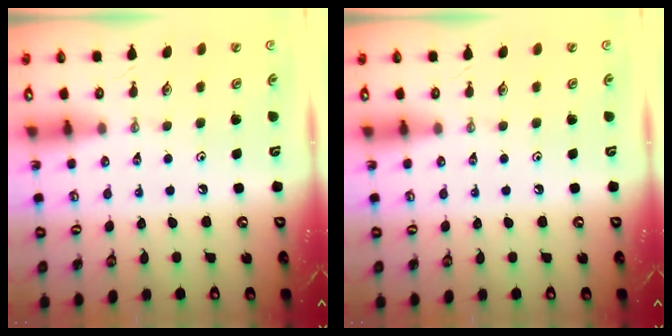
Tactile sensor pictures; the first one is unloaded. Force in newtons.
{"total": 0.0}